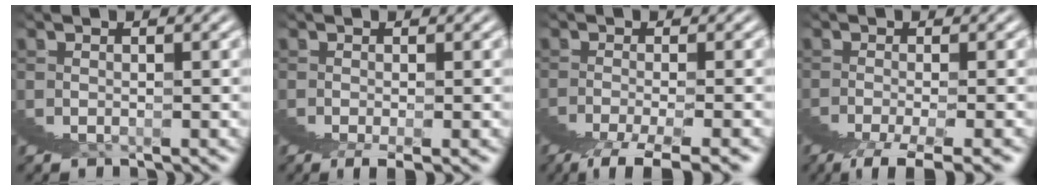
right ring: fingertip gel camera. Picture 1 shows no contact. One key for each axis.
{"total": 2.0, "fx": 1.4, "fy": -1.3, "fz": 0.6, "tx": 0.007, "ty": 0.027, "tz": 0.012}
{"total": 2.3, "fx": -0.4, "fy": -2.2, "fz": 0.4, "tx": -0.009, "ty": 0.016, "tz": -0.010}
{"total": 2.3, "fx": -0.1, "fy": -2.2, "fz": 0.4, "tx": -0.003, "ty": 0.018, "tz": -0.006}